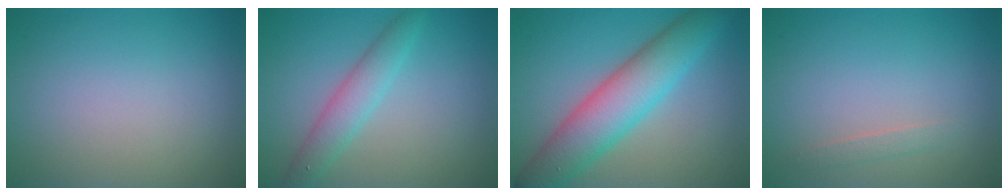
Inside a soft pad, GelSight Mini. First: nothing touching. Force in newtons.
{"total": 3.0, "press": 3.0, "slide": 0.1}
{"total": 7.5, "press": 7.5, "slide": 0.1}
{"total": 0.8, "press": 0.8, "slide": 0.1}